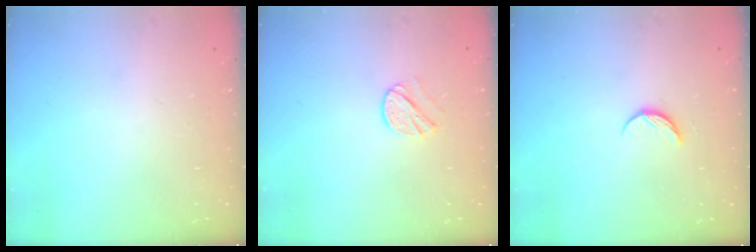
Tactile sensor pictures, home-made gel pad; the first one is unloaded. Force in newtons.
{"total": 7.4, "press": 7.4, "slide": 0.6}
{"total": 5.1, "press": 5.1, "slide": 0.6}